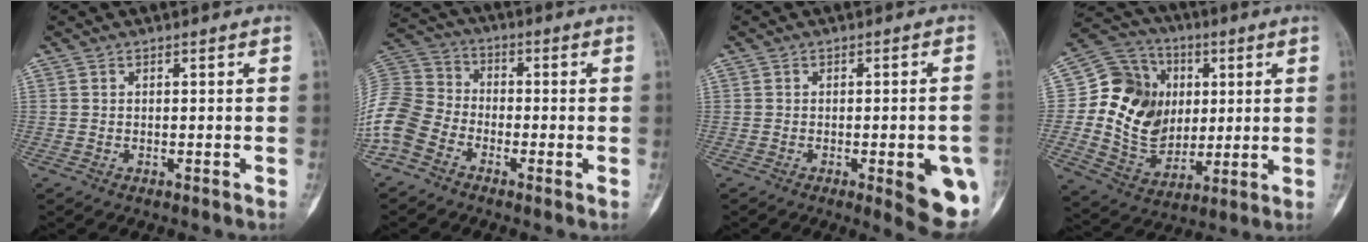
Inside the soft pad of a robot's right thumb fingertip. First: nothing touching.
{"total": 12.3, "force": [-5.9, 9.2, 5.5], "torque": [-0.117, 0.041, -0.130]}
{"total": 10.6, "force": [-3.3, 2.9, 9.7], "torque": [-0.101, -0.003, -0.031]}
{"total": 18.4, "force": [2.4, 14.9, 10.6], "torque": [-0.144, 0.000, 0.051]}